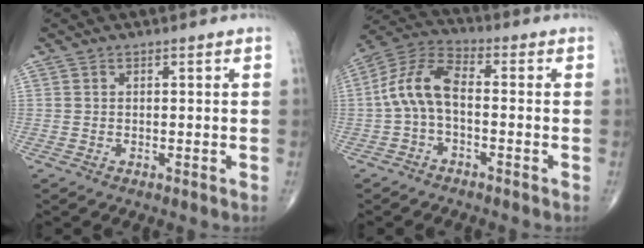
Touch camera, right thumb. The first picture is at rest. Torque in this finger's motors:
{"motor_torque": [-0.34, 0.73, 1.13, -0.17, 0.09]}